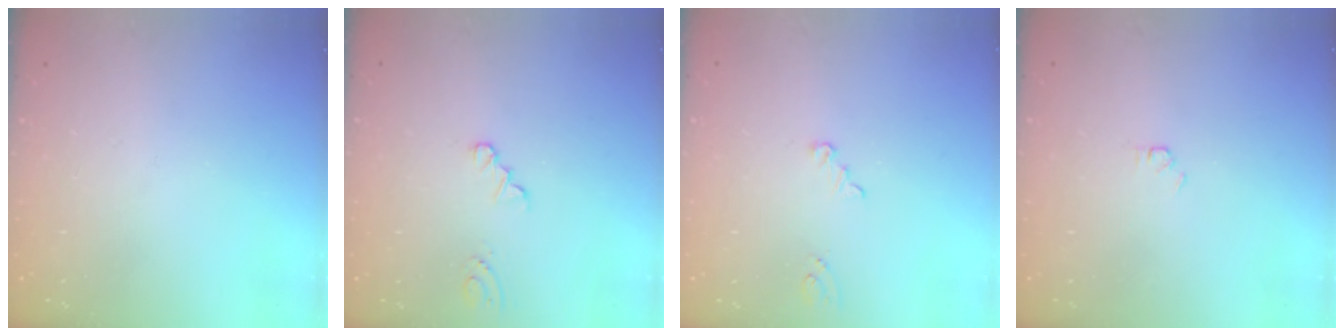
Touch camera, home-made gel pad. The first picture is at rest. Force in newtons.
{"total": 0.0}
{"total": 2.1, "press": 2.0, "slide": 0.2}
{"total": 1.5, "press": 1.4, "slide": 0.3}